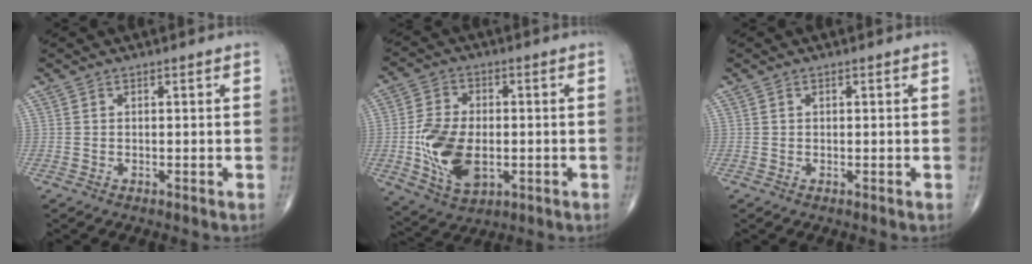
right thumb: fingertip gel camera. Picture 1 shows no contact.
{"total": 13.2, "force": [-2.0, 8.0, 10.3], "torque": [-0.186, -0.001, -0.026]}
{"total": 0.0}